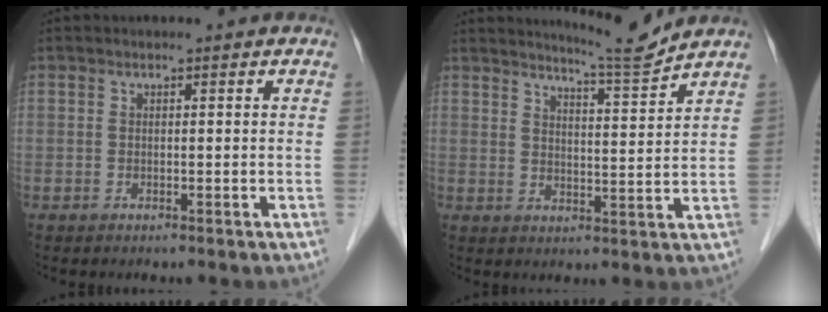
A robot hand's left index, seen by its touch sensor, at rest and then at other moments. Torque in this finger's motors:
{"motor_torque": [0.19, -0.54, 0.00, 0.01]}